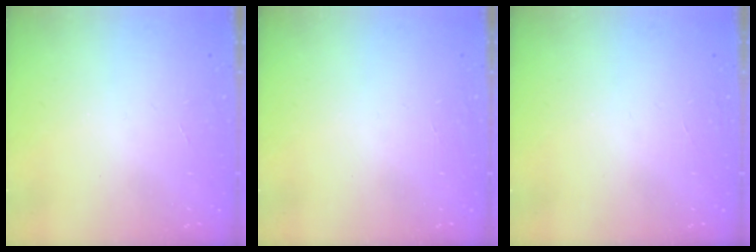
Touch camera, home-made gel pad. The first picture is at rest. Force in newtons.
{"total": 0.0}
{"total": 0.0}